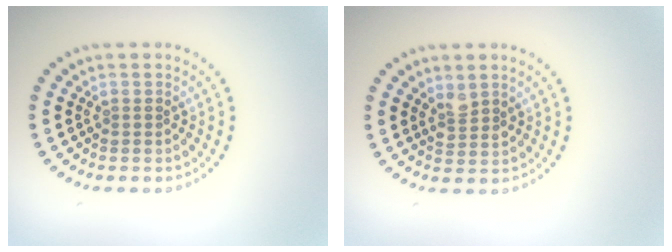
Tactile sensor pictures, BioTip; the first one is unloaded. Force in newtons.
{"total": 1.7, "press": 1.4, "slide": 0.9}